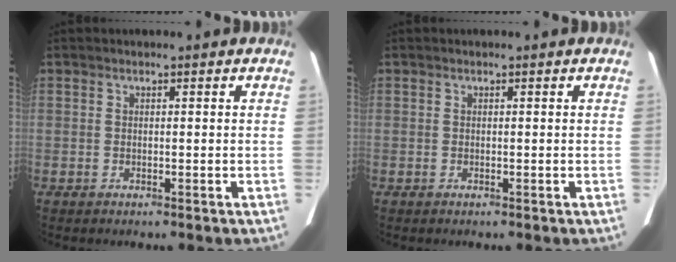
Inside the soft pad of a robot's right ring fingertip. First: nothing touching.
{"total": 0.0}